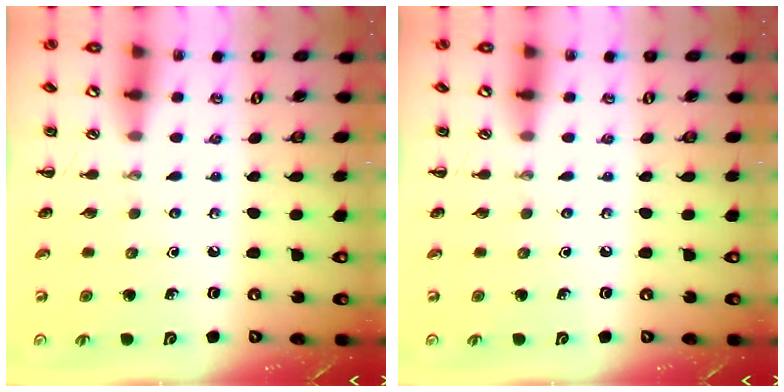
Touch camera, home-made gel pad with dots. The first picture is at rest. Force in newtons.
{"total": 0.0}